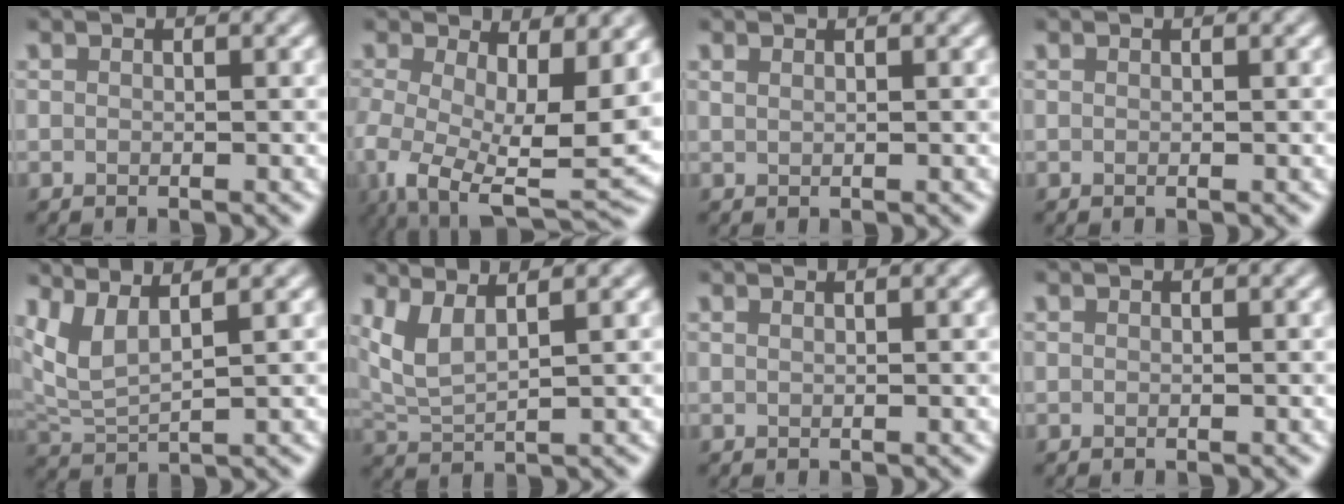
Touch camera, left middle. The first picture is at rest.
{"total": 12.3, "force": [-0.8, 5.7, 10.9], "torque": [-0.192, -0.031, -0.005]}
{"total": 0.9, "force": [0.7, 0.4, 0.5], "torque": [-0.004, -0.002, 0.005]}
{"total": 0.0}
{"total": 3.7, "force": [2.5, 0.9, 2.7], "torque": [-0.066, 0.004, 0.056]}
{"total": 3.4, "force": [2.1, 0.9, 2.5], "torque": [-0.058, 0.004, 0.047]}
{"total": 1.6, "force": [0.9, 0.7, 1.1], "torque": [-0.002, -0.004, -0.005]}
{"total": 0.0}